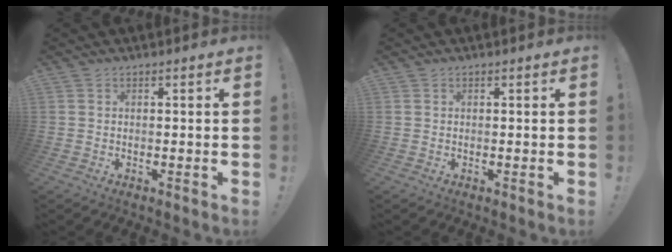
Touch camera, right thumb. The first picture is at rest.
{"total": 0.0}